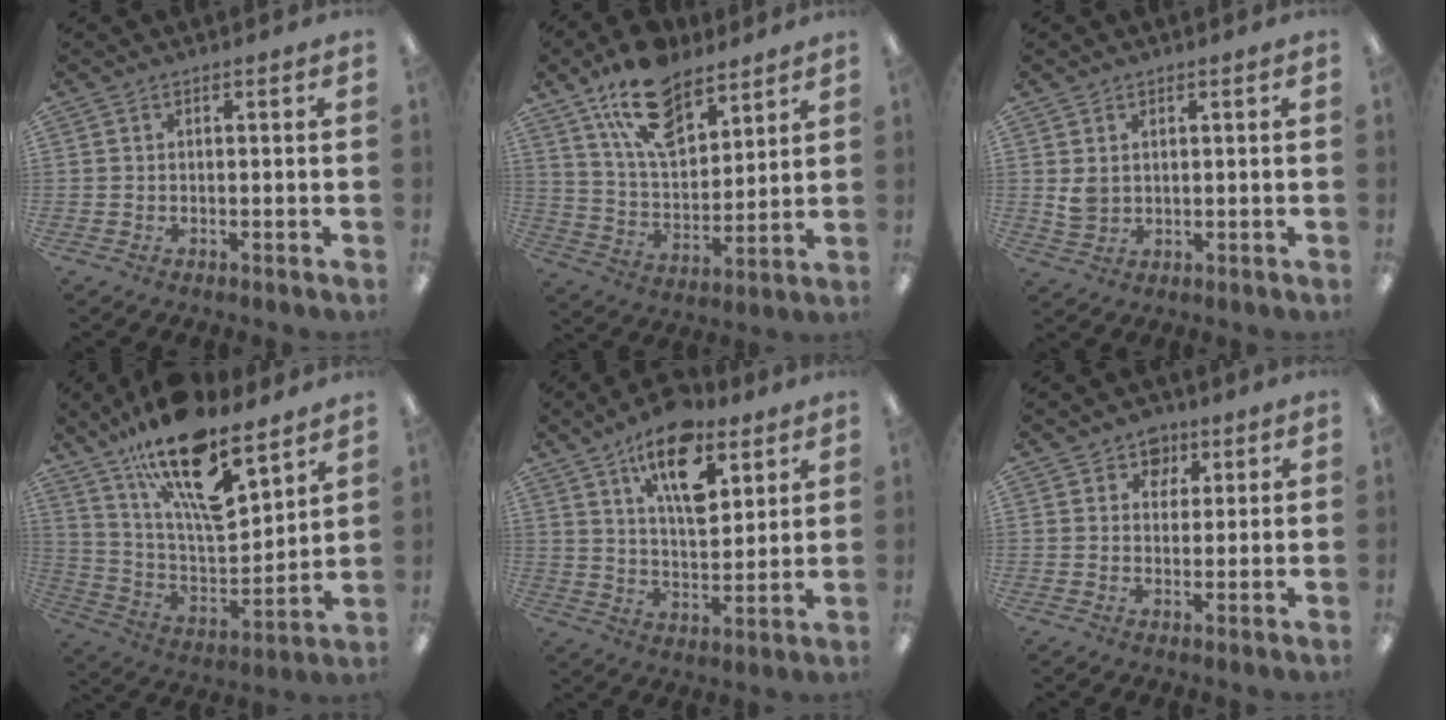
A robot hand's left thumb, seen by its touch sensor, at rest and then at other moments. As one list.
[{"total": 16.4, "force": [11.3, 8.0, 8.7], "torque": [-0.159, -0.047, 0.205]}, {"total": 3.3, "force": [1.4, 2.6, 1.5], "torque": [-0.022, 0.000, 0.026]}, {"total": 20.8, "force": [14.3, 7.6, 13.1], "torque": [-0.224, -0.091, 0.248]}, {"total": 15.7, "force": [9.7, 7.2, 10.1], "torque": [-0.158, -0.037, 0.164]}, {"total": 5.1, "force": [3.1, 3.9, 1.1], "torque": [-0.005, -0.013, 0.052]}]